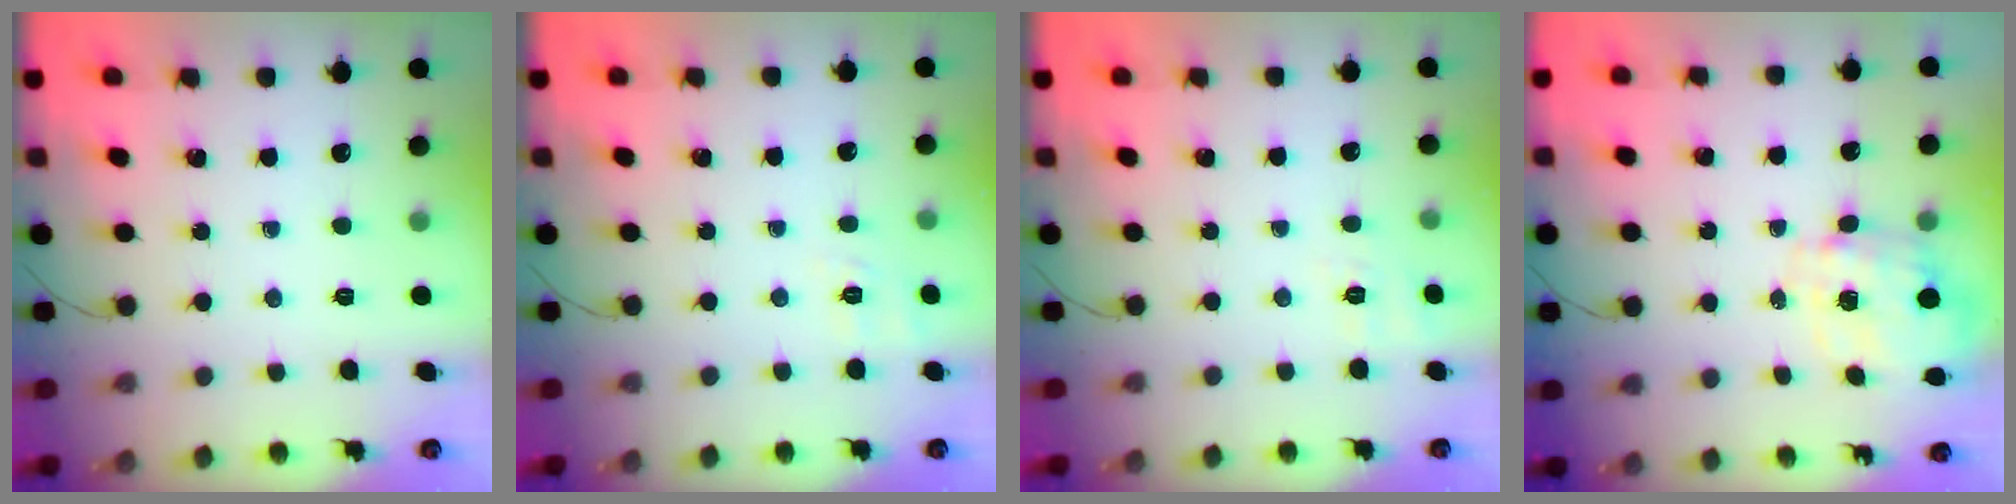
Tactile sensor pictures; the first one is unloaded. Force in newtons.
{"total": 2.0, "press": 0.6, "slide": 1.9}
{"total": 7.3, "press": 6.9, "slide": 2.3}
{"total": 2.6, "press": 2.4, "slide": 1.0}